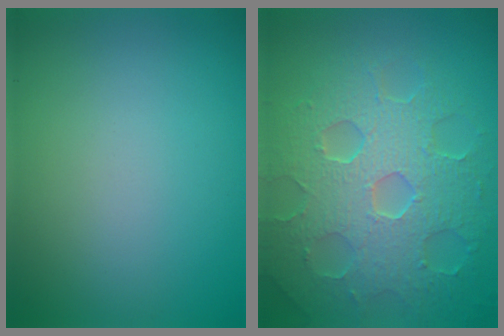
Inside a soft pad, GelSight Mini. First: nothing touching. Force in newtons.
{"total": 8.5, "press": 6.1, "slide": 6.0}